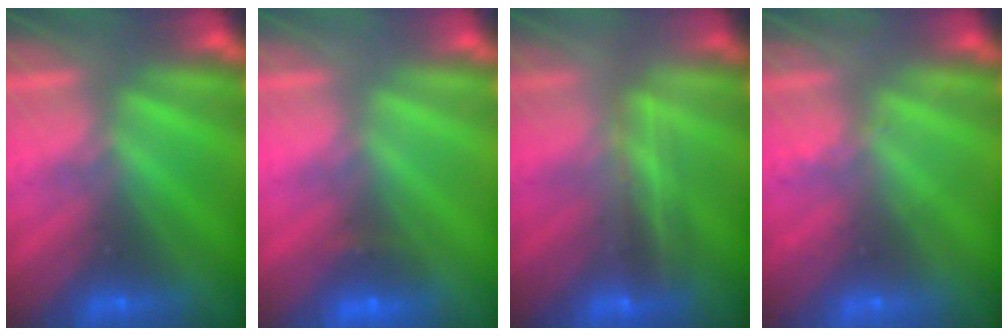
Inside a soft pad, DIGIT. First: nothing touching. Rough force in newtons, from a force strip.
{"total": 2.0}
{"total": 2.4}
{"total": 2.0}